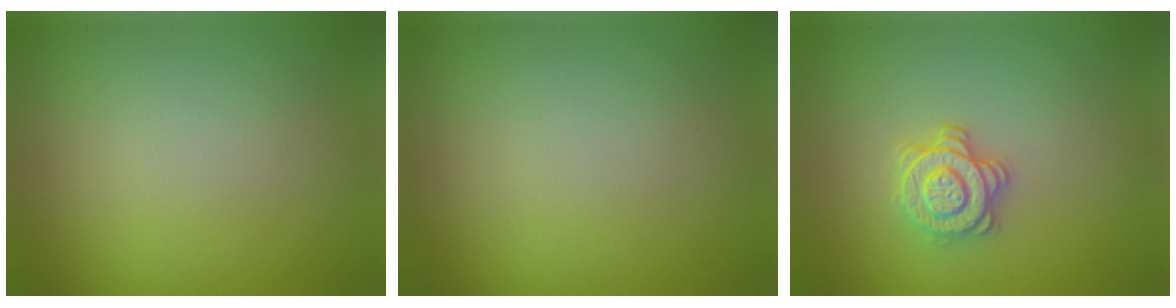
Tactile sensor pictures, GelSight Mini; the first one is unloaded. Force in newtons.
{"total": 0.0}
{"total": 2.9, "press": 2.6, "slide": 1.2}